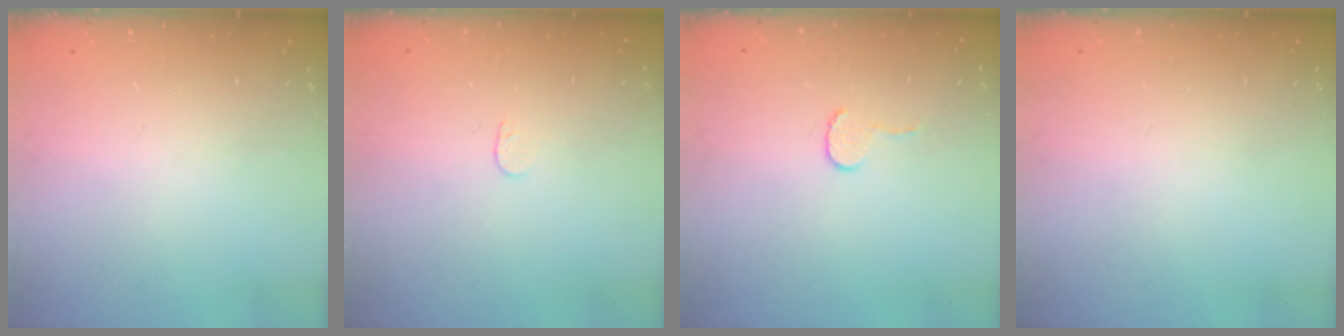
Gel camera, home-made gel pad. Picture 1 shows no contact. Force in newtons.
{"total": 3.3, "press": 3.3, "slide": 0.3}
{"total": 3.9, "press": 3.9, "slide": 0.3}
{"total": 0.0}